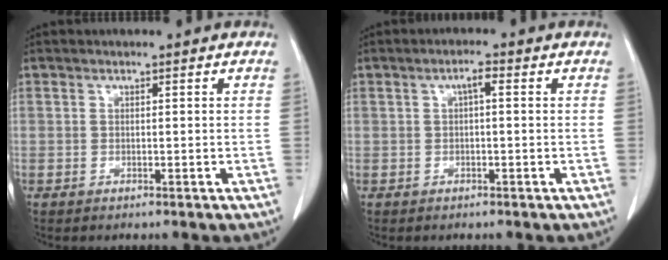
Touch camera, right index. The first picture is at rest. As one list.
[{"total": 1.8, "force": [0.3, 0.4, 1.8], "torque": [-0.030, 0.005, 0.005]}]